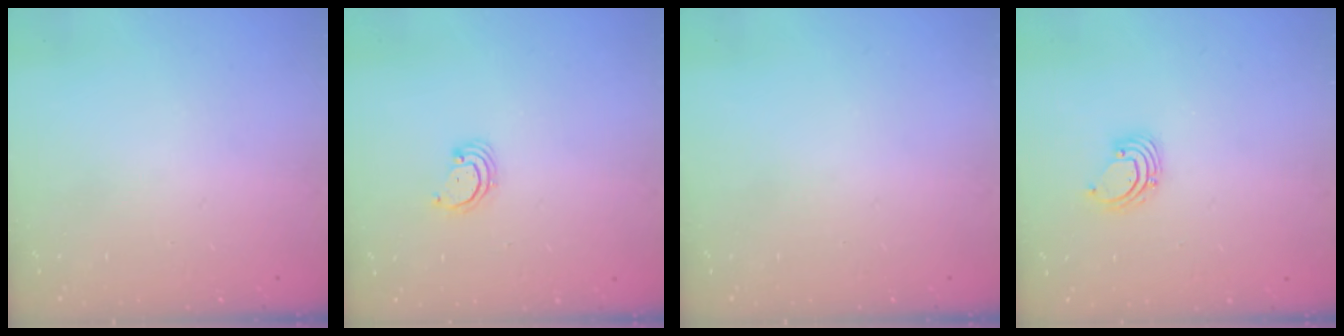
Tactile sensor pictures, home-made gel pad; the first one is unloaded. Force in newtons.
{"total": 2.3, "press": 2.3, "slide": 0.2}
{"total": 0.0}
{"total": 2.2, "press": 2.2, "slide": 0.2}